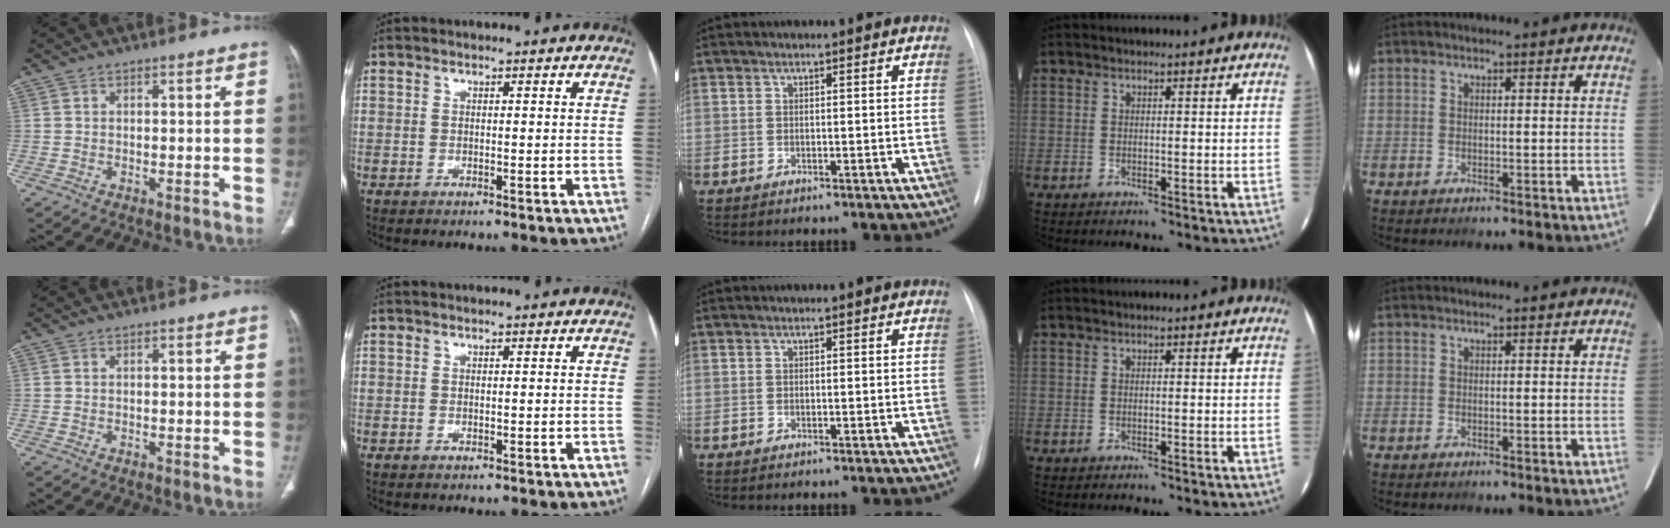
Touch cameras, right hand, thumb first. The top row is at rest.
{}